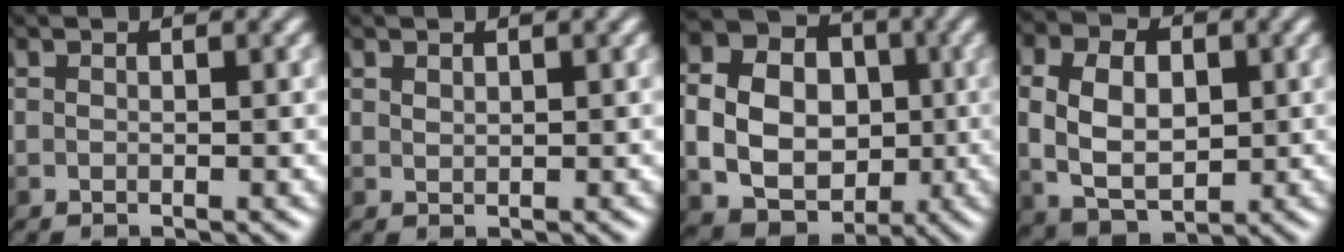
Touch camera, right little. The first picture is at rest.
{"total": 0.6, "force": [0.4, 0.3, 0.2], "torque": [-0.005, -0.002, 0.011]}
{"total": 12.5, "force": [-0.4, 10.7, 6.6], "torque": [-0.132, 0.013, -0.009]}
{"total": 6.8, "force": [0.3, 4.6, 5.0], "torque": [-0.095, 0.001, 0.002]}